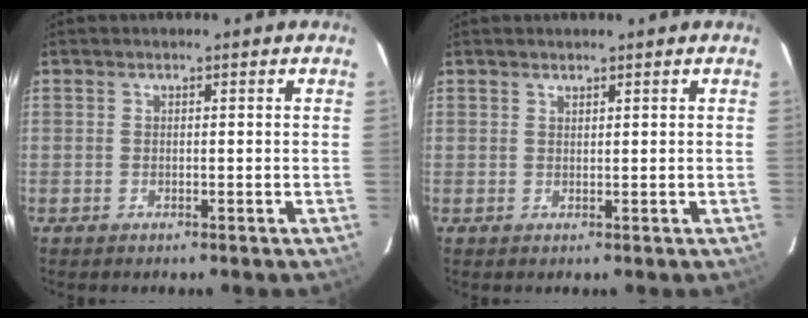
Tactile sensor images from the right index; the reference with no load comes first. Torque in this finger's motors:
{"motor_torque": [-0.16, 0.05, -0.03, 0.00]}